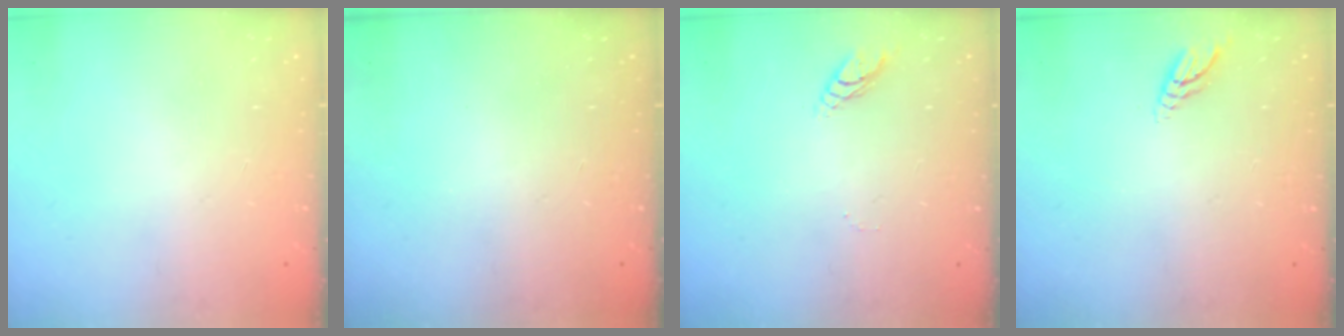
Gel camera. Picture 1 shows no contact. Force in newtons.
{"total": 0.0}
{"total": 3.7, "press": 3.7, "slide": 0.4}
{"total": 4.7, "press": 4.7, "slide": 0.5}